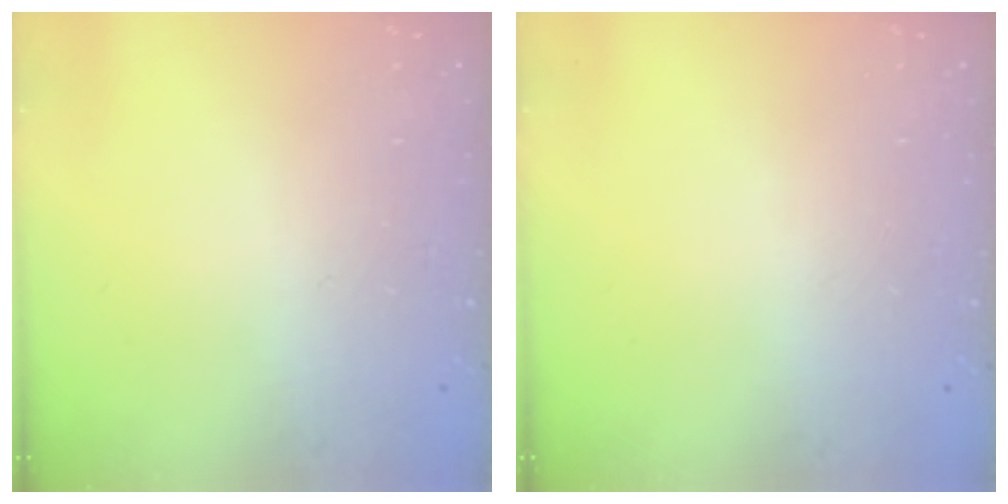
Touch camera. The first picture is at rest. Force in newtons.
{"total": 0.0}